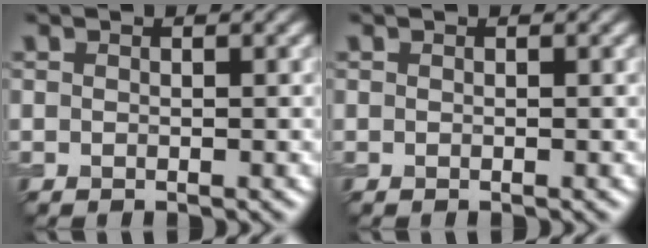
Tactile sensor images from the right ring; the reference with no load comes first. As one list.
[{"total": 0.0}]